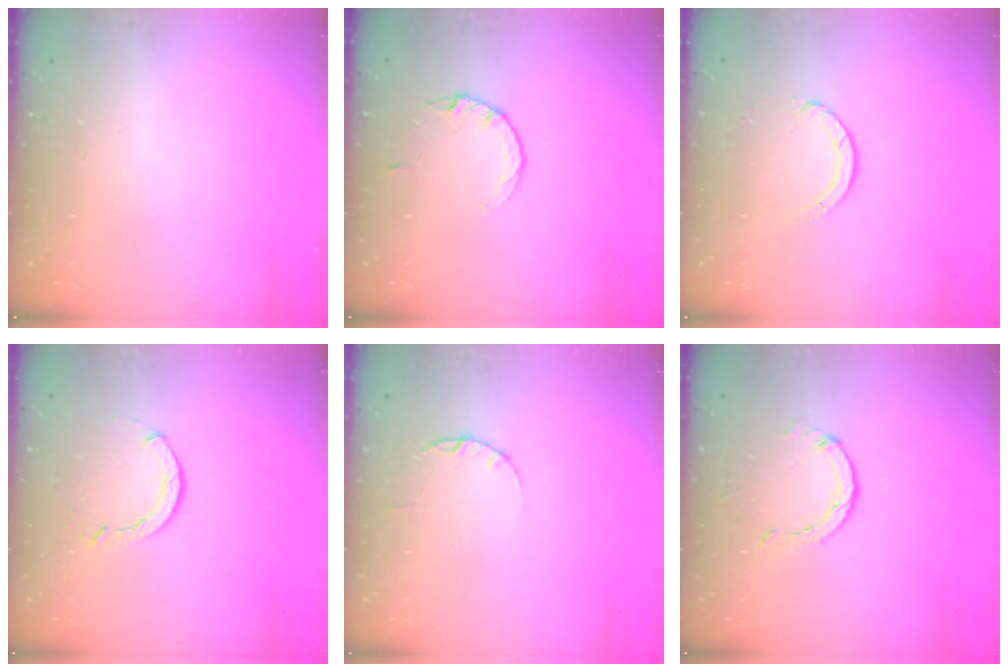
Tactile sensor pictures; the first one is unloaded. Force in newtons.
{"total": 2.8, "press": 2.8, "slide": 0.4}
{"total": 3.9, "press": 3.9, "slide": 0.4}
{"total": 2.3, "press": 2.3, "slide": 0.1}
{"total": 1.7, "press": 1.7, "slide": 0.3}
{"total": 2.0, "press": 2.0, "slide": 0.2}